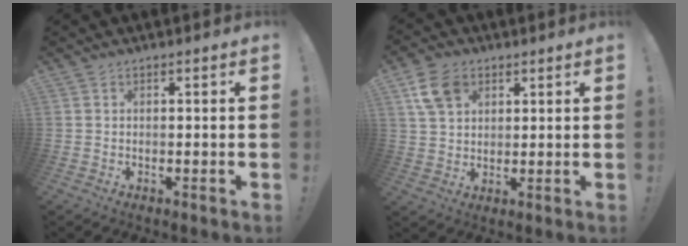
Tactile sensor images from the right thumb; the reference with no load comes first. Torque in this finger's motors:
{"motor_torque": [1.24, 1.69, 0.16, -0.19, 0.00]}